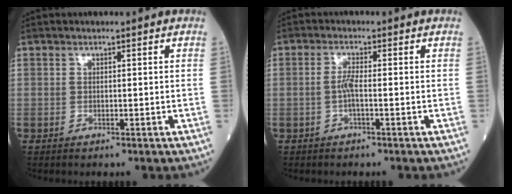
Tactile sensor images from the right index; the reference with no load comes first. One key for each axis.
{"total": 2.1, "fx": -0.5, "fy": 0.0, "fz": 2.0, "tx": -0.041, "ty": 0.001, "tz": -0.008}